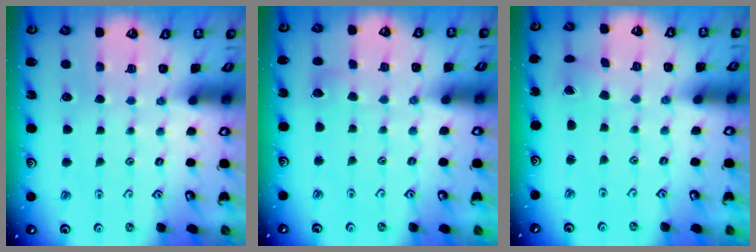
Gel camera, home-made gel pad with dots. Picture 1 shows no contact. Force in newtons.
{"total": 3.0, "press": 3.0, "slide": 0.3}
{"total": 0.7, "press": 0.7, "slide": 0.1}